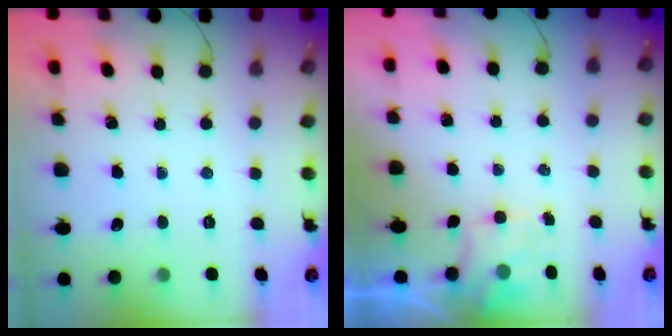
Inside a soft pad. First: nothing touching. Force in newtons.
{"total": 1.5, "press": 1.3, "slide": 0.8}